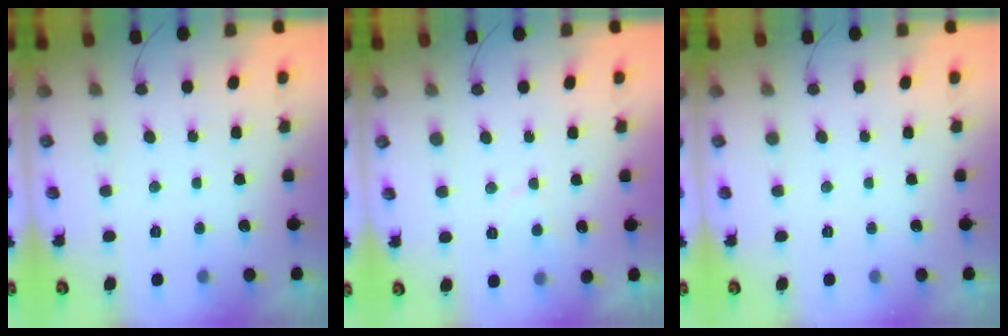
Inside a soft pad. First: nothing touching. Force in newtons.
{"total": 3.2, "press": 3.1, "slide": 0.6}
{"total": 0.0}